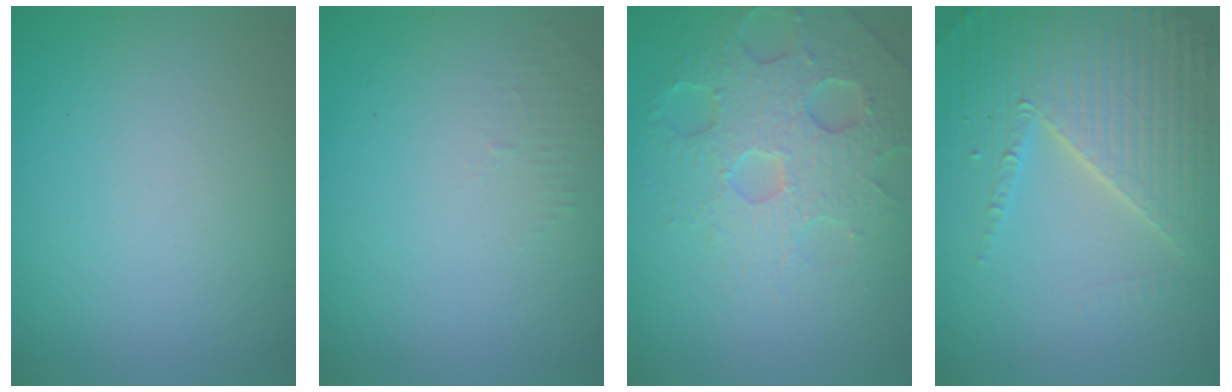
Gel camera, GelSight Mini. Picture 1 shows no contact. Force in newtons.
{"total": 1.0, "press": 0.9, "slide": 0.3}
{"total": 4.3, "press": 4.2, "slide": 0.7}
{"total": 4.7, "press": 4.5, "slide": 1.2}